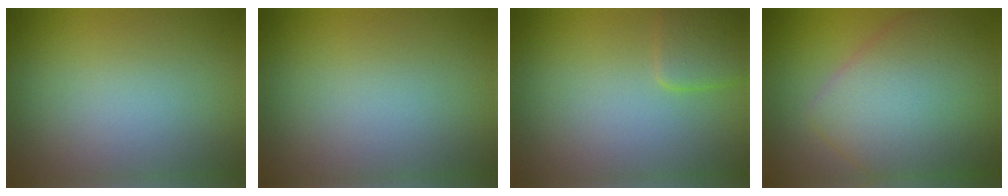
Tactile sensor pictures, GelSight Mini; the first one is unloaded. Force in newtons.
{"total": 0.0}
{"total": 2.1, "press": 2.1, "slide": 0.1}
{"total": 9.7, "press": 9.7, "slide": 0.4}